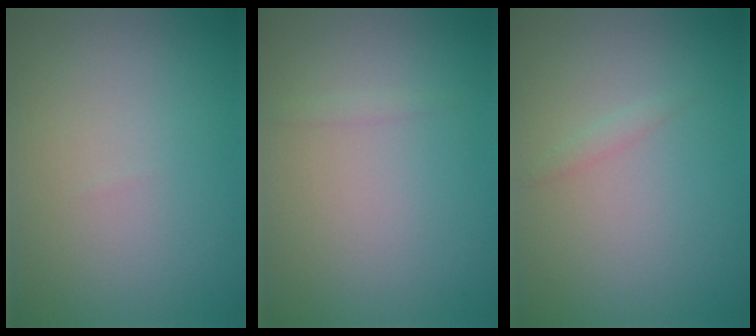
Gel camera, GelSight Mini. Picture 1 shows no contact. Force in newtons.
{"total": 0.5, "press": 0.5, "slide": 0.0}
{"total": 0.7, "press": 0.7, "slide": 0.1}